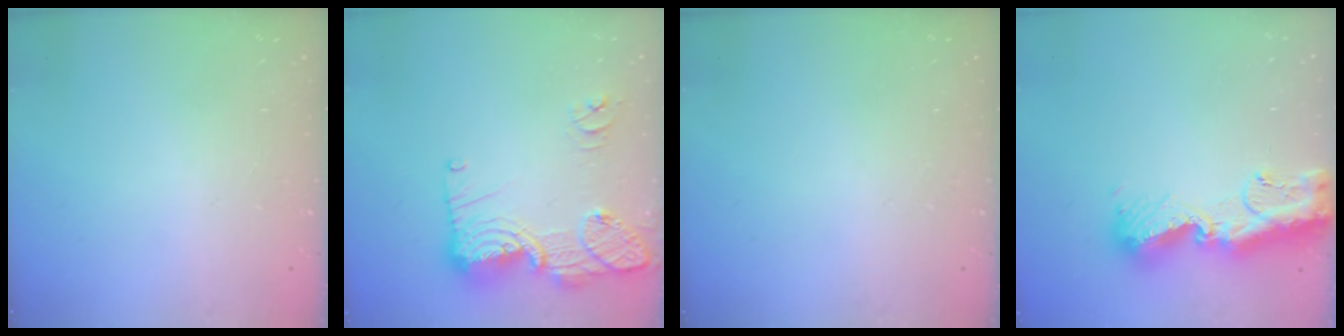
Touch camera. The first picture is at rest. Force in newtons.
{"total": 17.6, "press": 17.3, "slide": 3.3}
{"total": 0.0}
{"total": 15.0, "press": 14.9, "slide": 1.7}